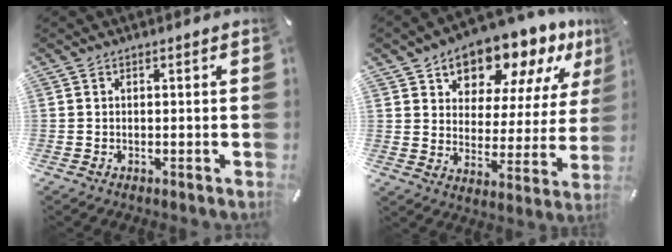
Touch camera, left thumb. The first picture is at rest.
{"total": 13.0, "force": [11.2, 5.9, 2.6], "torque": [-0.050, -0.100, 0.199]}